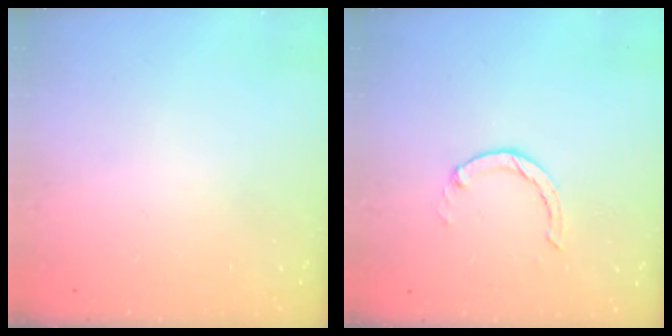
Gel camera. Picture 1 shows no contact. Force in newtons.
{"total": 1.0, "press": 0.9, "slide": 0.3}